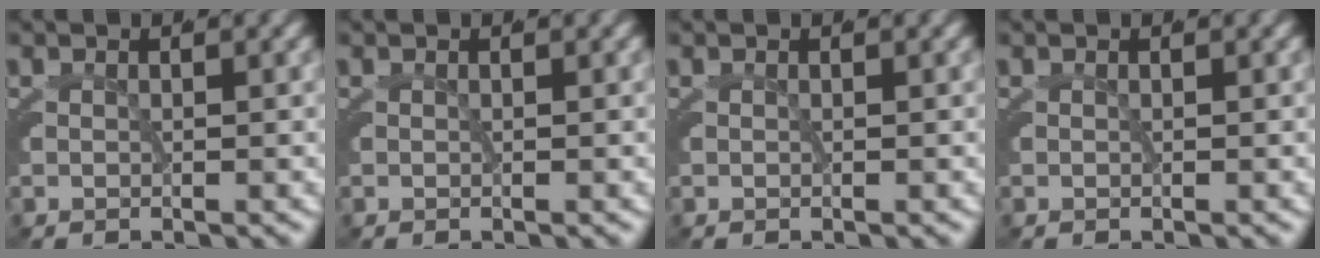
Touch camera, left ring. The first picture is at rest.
{"total": 0.0}
{"total": 0.0}
{"total": 0.0}